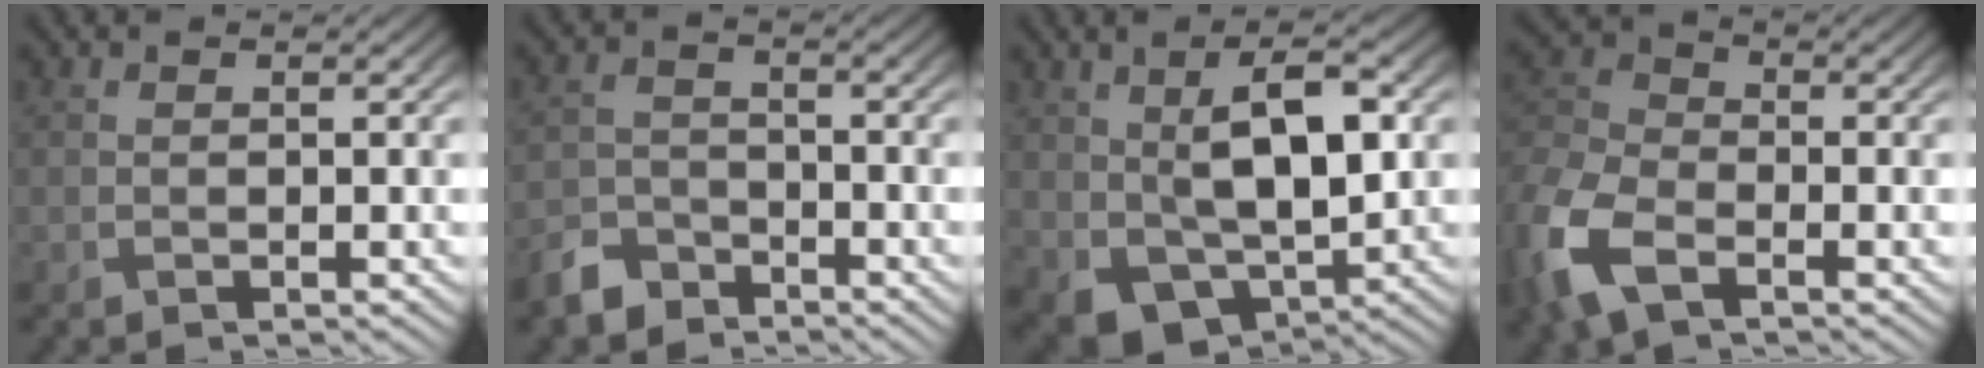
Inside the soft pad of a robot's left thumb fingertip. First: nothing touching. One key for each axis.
{"total": 5.0, "fx": -4.1, "fy": 2.6, "fz": 1.5, "tx": -0.041, "ty": -0.003, "tz": -0.090}
{"total": 11.0, "fx": 0.7, "fy": 6.4, "fz": 9.0, "tx": -0.171, "ty": -0.003, "tz": 0.015}
{"total": 11.3, "fx": -5.6, "fy": 6.8, "fz": 7.1, "tx": -0.211, "ty": -0.040, "tz": -0.120}